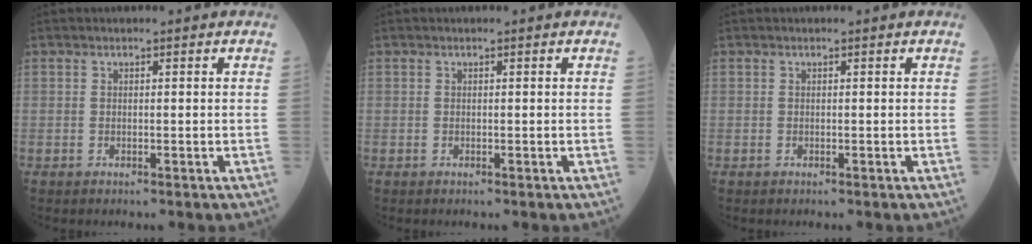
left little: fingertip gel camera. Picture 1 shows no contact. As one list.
[{"total": 0.0}, {"total": 0.0}]